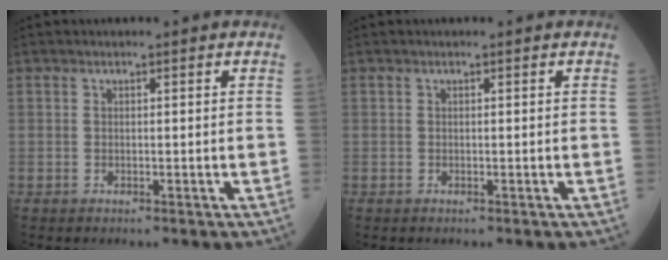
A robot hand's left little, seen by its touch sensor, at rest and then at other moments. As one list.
[{"total": 0.0}]